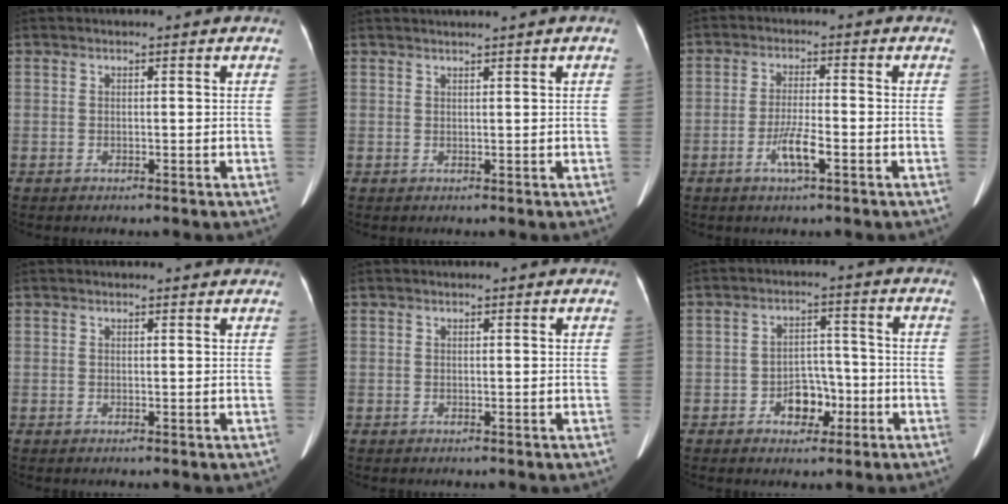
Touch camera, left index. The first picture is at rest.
{"total": 1.7, "force": [1.3, -0.6, 0.9], "torque": [-0.013, 0.010, 0.027]}
{"total": 4.6, "force": [-2.2, 0.4, 4.0], "torque": [-0.080, -0.005, -0.043]}
{"total": 1.5, "force": [1.5, 0.2, 0.2], "torque": [-0.013, 0.006, 0.013]}
{"total": 0.0}
{"total": 5.3, "force": [-2.4, 3.5, 3.2], "torque": [-0.051, 0.016, -0.037]}